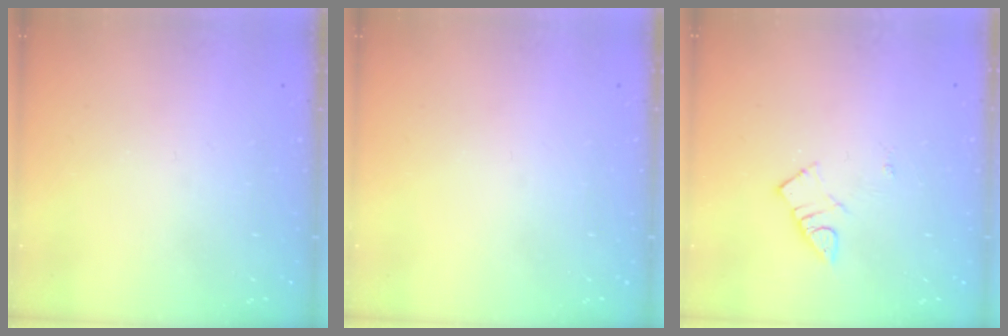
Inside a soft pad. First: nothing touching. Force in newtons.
{"total": 0.0}
{"total": 3.4, "press": 3.4, "slide": 0.5}